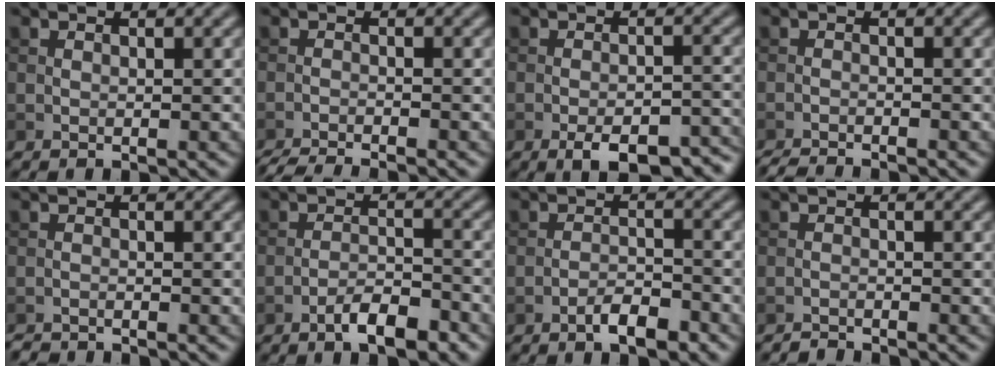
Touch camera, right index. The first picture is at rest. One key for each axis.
{"total": 4.3, "fx": -4.0, "fy": 0.4, "fz": 1.6, "tx": -0.028, "ty": -0.015, "tz": -0.071}
{"total": 6.3, "fx": -4.1, "fy": 2.2, "fz": 4.3, "tx": -0.064, "ty": -0.001, "tz": -0.056}
{"total": 2.8, "fx": -2.7, "fy": 0.2, "fz": 0.9, "tx": -0.016, "ty": -0.008, "tz": -0.050}
{"total": 1.4, "fx": -1.4, "fy": 0.1, "fz": 0.1, "tx": 0.002, "ty": -0.005, "tz": -0.028}
{"total": 3.8, "fx": -2.5, "fy": 1.0, "fz": 2.6, "tx": -0.044, "ty": 0.008, "tz": -0.047}
{"total": 3.0, "fx": -2.0, "fy": 0.9, "fz": 2.0, "tx": -0.032, "ty": 0.008, "tz": -0.037}
{"total": 1.3, "fx": -1.3, "fy": 0.0, "fz": 0.0, "tx": 0.004, "ty": 0.001, "tz": -0.027}